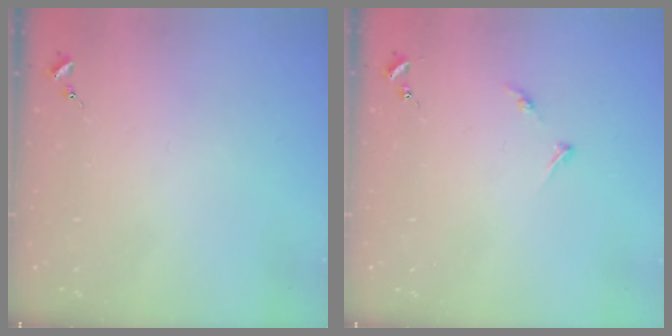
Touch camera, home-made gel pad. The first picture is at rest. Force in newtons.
{"total": 4.0, "press": 3.9, "slide": 0.5}